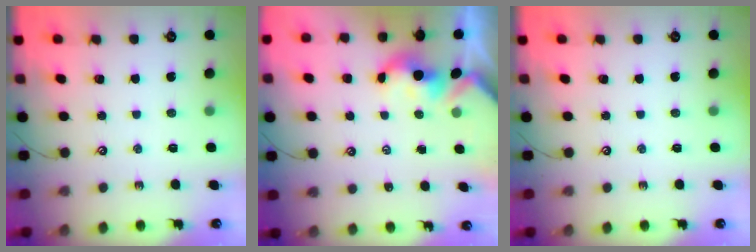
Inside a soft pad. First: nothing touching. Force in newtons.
{"total": 1.7, "press": 1.7, "slide": 0.2}
{"total": 0.0}